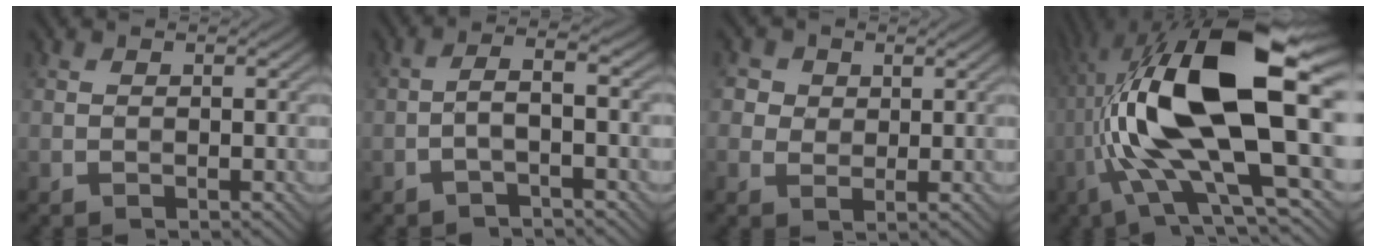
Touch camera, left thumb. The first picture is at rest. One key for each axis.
{"total": 2.6, "fx": -1.0, "fy": 0.3, "fz": 2.4, "tx": -0.052, "ty": 0.014, "tz": -0.024}
{"total": 3.0, "fx": 1.4, "fy": 2.5, "fz": 1.1, "tx": -0.036, "ty": -0.003, "tz": 0.027}
{"total": 19.0, "fx": 1.3, "fy": 6.8, "fz": 17.7, "tx": -0.358, "ty": 0.021, "tz": 0.016}